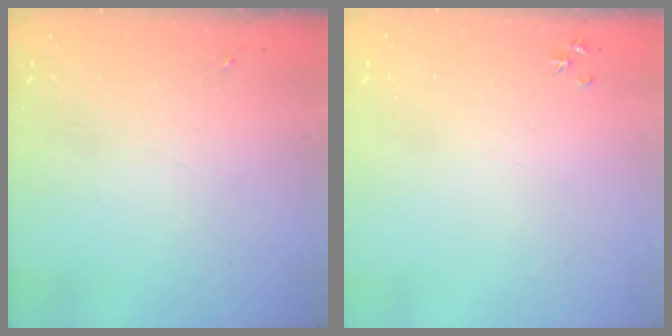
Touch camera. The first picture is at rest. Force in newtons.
{"total": 3.2, "press": 3.2, "slide": 0.4}